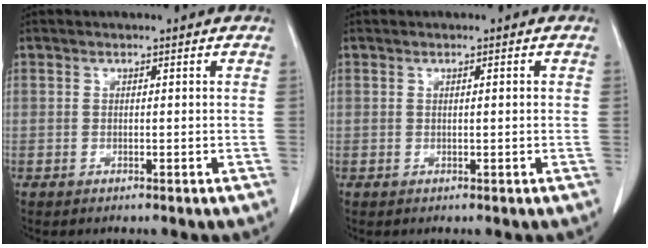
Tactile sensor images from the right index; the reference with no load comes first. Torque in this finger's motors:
{"motor_torque": [-0.13, 0.08, -0.03, -0.01]}